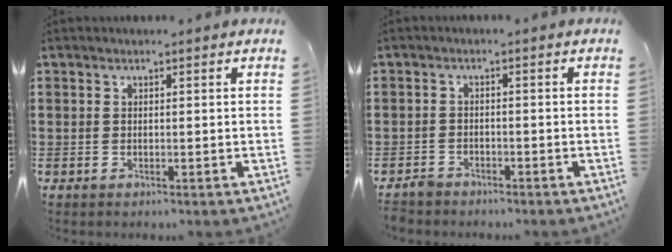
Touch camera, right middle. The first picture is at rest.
{"total": 2.1, "force": [-2.0, 0.6, 0.1], "torque": [-0.016, -0.001, -0.046]}